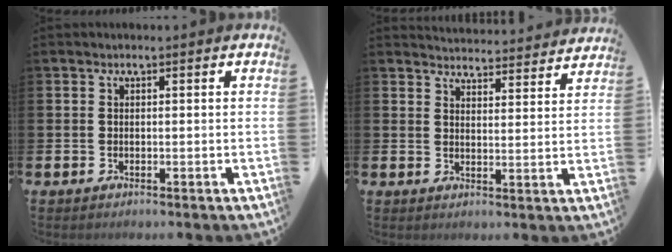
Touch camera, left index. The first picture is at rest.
{"total": 4.4, "force": [4.4, 0.4, -0.1], "torque": [0.002, -0.039, 0.077]}